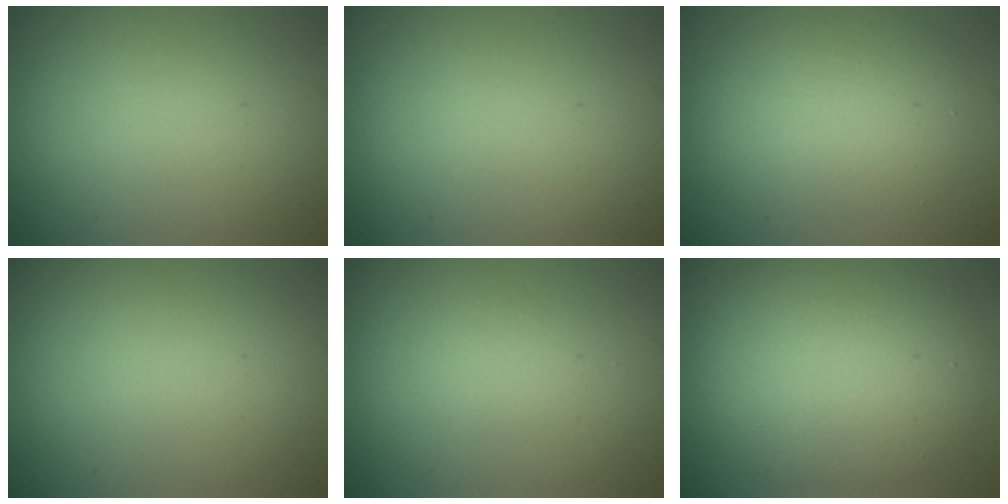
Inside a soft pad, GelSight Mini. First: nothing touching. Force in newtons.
{"total": 0.0}
{"total": 4.5, "press": 4.4, "slide": 0.4}
{"total": 0.0}
{"total": 1.1, "press": 1.1, "slide": 0.0}
{"total": 8.6, "press": 8.6, "slide": 0.5}